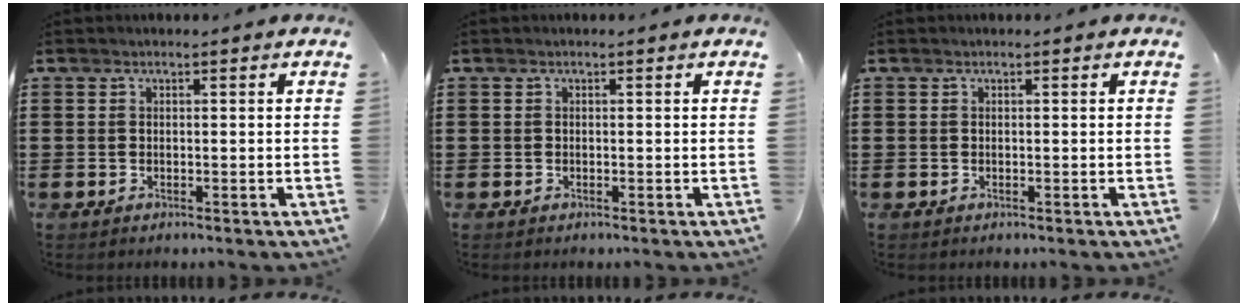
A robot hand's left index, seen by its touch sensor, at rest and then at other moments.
{"total": 0.0}
{"total": 0.0}